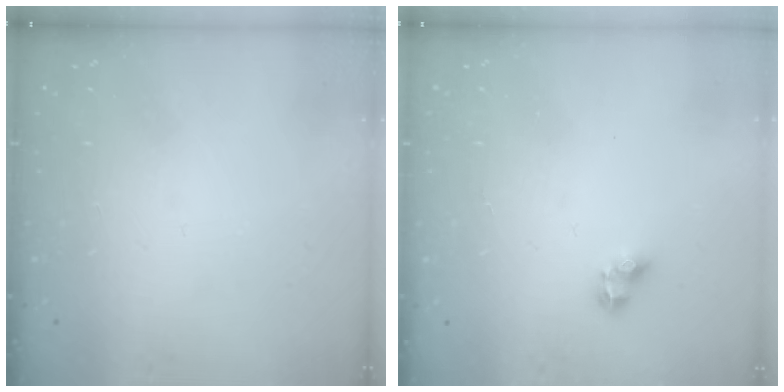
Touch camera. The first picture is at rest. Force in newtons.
{"total": 2.9, "press": 2.6, "slide": 1.1}